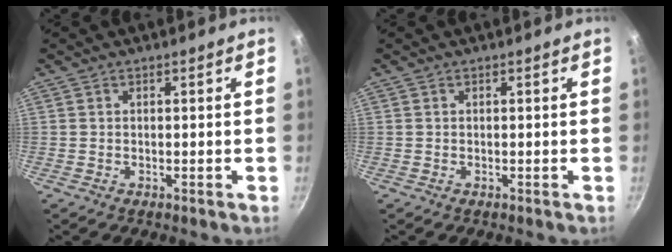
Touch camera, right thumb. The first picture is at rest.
{"total": 0.0}